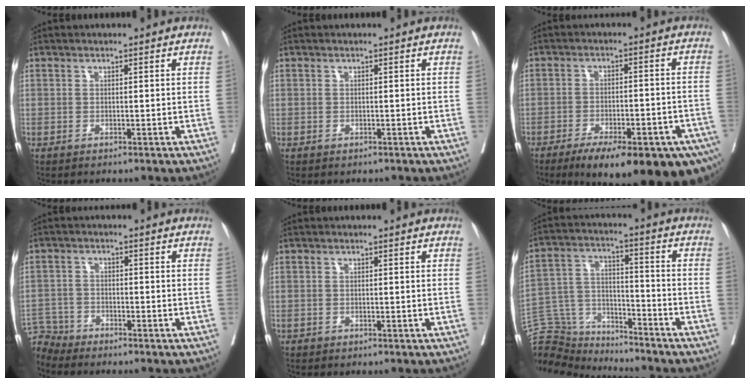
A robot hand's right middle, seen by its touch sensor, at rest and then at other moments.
{"total": 0.0}
{"total": 20.7, "force": [-13.5, 6.1, 14.5], "torque": [-0.155, -0.004, -0.178]}
{"total": 4.6, "force": [-4.3, 1.0, -1.0], "torque": [0.025, -0.001, -0.085]}
{"total": 0.0}
{"total": 14.3, "force": [-13.8, 3.4, 2.0], "torque": [-0.048, 0.048, -0.235]}